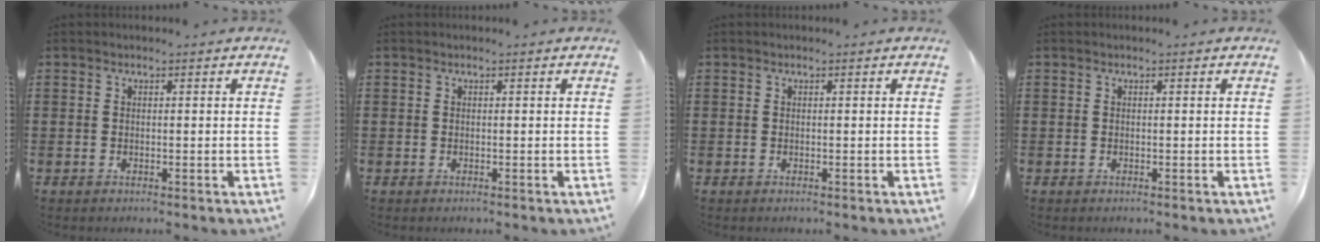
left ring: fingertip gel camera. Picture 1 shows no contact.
{"total": 0.0}
{"total": 0.0}
{"total": 0.0}